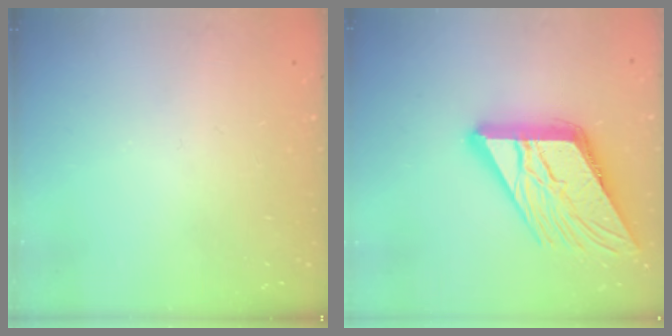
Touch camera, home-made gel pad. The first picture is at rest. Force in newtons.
{"total": 18.3, "press": 18.2, "slide": 1.9}